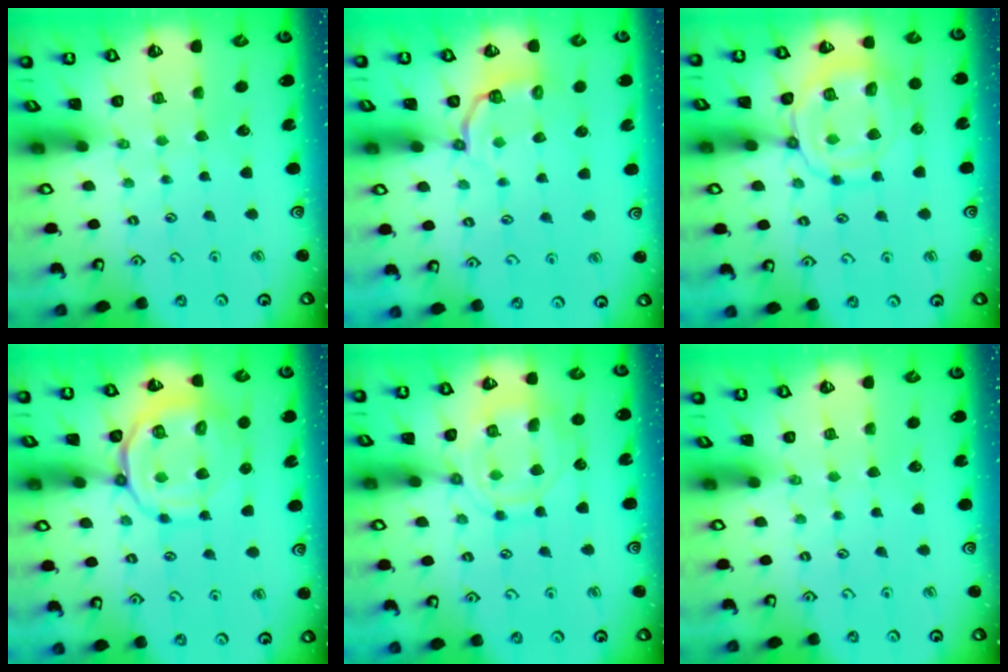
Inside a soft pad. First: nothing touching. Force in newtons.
{"total": 4.9, "press": 3.7, "slide": 3.2}
{"total": 14.2, "press": 14.2, "slide": 1.3}
{"total": 14.1, "press": 14.0, "slide": 2.1}
{"total": 12.4, "press": 12.3, "slide": 1.3}
{"total": 0.0}